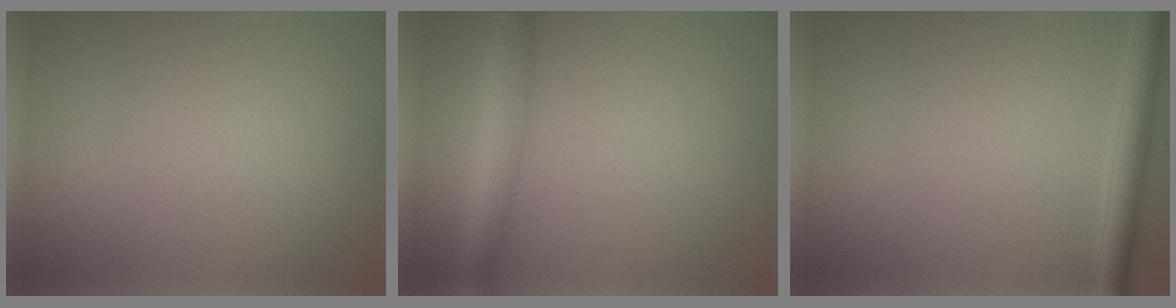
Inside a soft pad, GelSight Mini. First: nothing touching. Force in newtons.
{"total": 5.3, "press": 5.3, "slide": 0.2}
{"total": 2.7, "press": 2.7, "slide": 0.1}